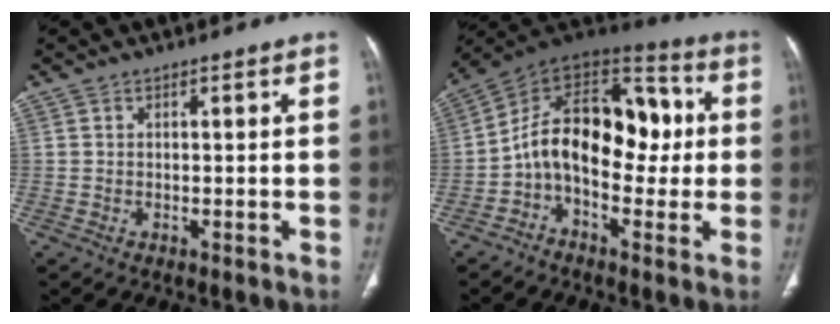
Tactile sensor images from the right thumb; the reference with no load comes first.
{"total": 18.0, "force": [-0.8, 11.2, 14.1], "torque": [-0.181, 0.057, -0.024]}